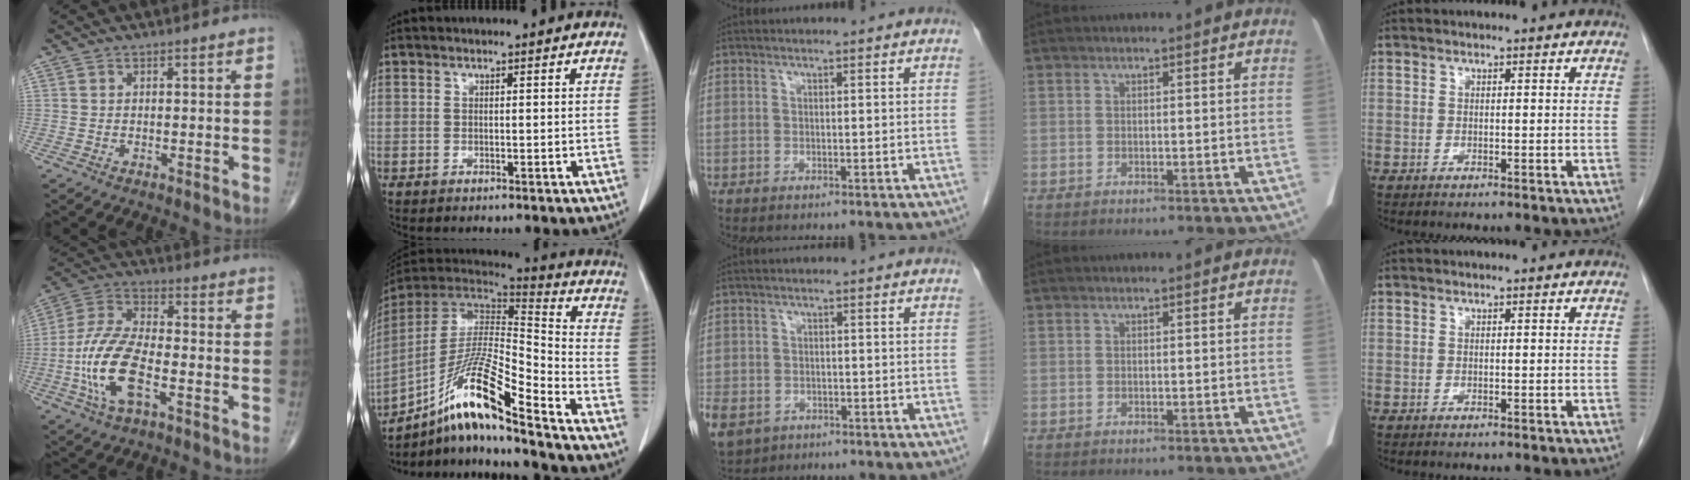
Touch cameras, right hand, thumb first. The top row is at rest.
{"thumb": {"total": 14.6, "force": [-4.8, 6.4, 12.2], "torque": [-0.256, 0.024, -0.094]}, "index": {"total": 17.1, "force": [-12.2, 0.6, 12.0], "torque": [-0.230, 0.005, -0.223]}, "middle": {"total": 17.2, "force": [-7.5, 13.8, 7.0], "torque": [-0.240, -0.020, -0.103]}}